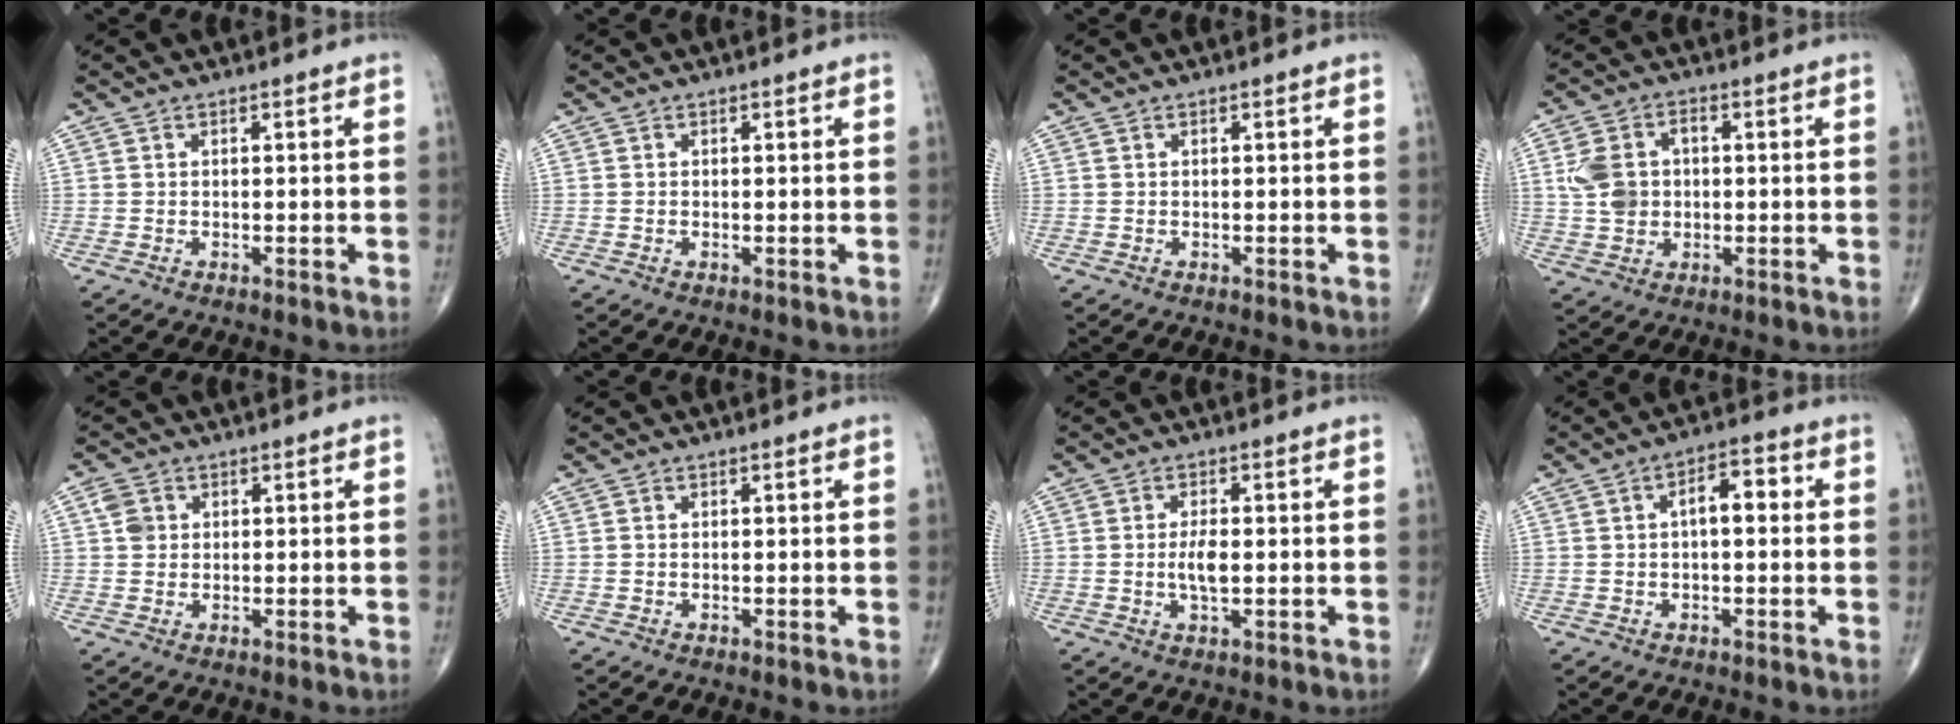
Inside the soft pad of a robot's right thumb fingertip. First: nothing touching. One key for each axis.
{"total": 0.0}
{"total": 0.0}
{"total": 7.8, "fx": 0.6, "fy": 6.0, "fz": 5.0, "tx": -0.085, "ty": 0.012, "tz": 0.012}
{"total": 3.0, "fx": 0.8, "fy": 2.6, "fz": 1.5, "tx": -0.017, "ty": 0.003, "tz": 0.014}
{"total": 0.0}
{"total": 4.0, "fx": -0.3, "fy": 1.6, "fz": 3.7, "tx": -0.071, "ty": -0.004, "tz": -0.006}
{"total": 5.6, "fx": 0.6, "fy": 2.7, "fz": 4.9, "tx": -0.064, "ty": 0.020, "tz": -0.001}